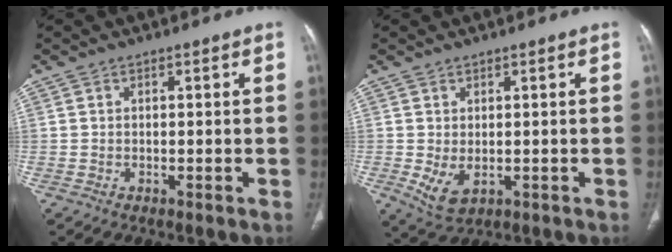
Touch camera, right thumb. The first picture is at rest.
{"total": 4.4, "force": [-0.4, 2.7, 3.5], "torque": [-0.065, -0.006, 0.011]}